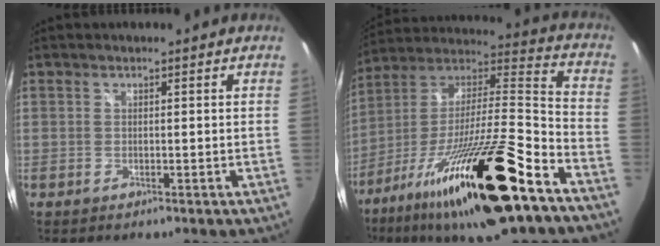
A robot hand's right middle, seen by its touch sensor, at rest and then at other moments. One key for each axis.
{"total": 30.4, "fx": -18.1, "fy": 5.2, "fz": 23.9, "tx": -0.403, "ty": -0.051, "tz": -0.305}